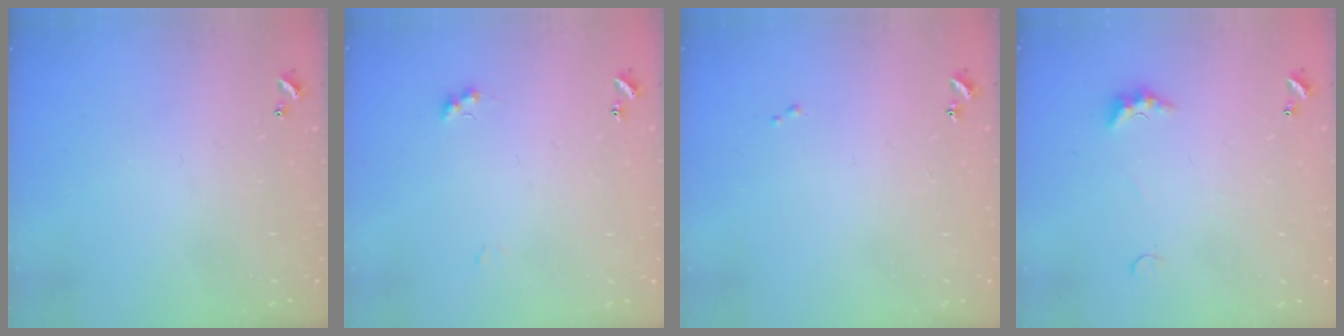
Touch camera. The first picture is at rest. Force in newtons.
{"total": 3.9, "press": 3.9, "slide": 0.7}
{"total": 0.0}
{"total": 2.2, "press": 2.1, "slide": 0.7}